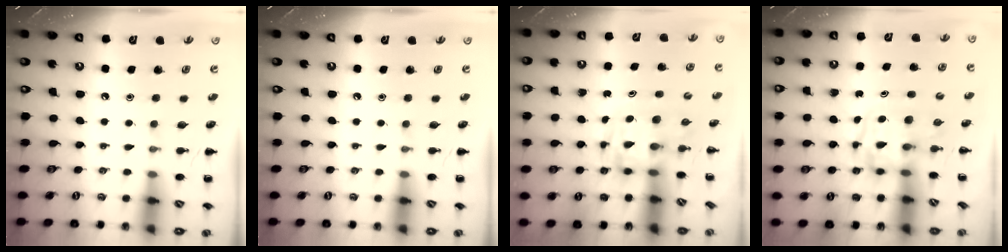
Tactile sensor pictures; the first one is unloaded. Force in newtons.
{"total": 0.0}
{"total": 3.6, "press": 3.5, "slide": 0.6}
{"total": 3.4, "press": 3.4, "slide": 0.6}